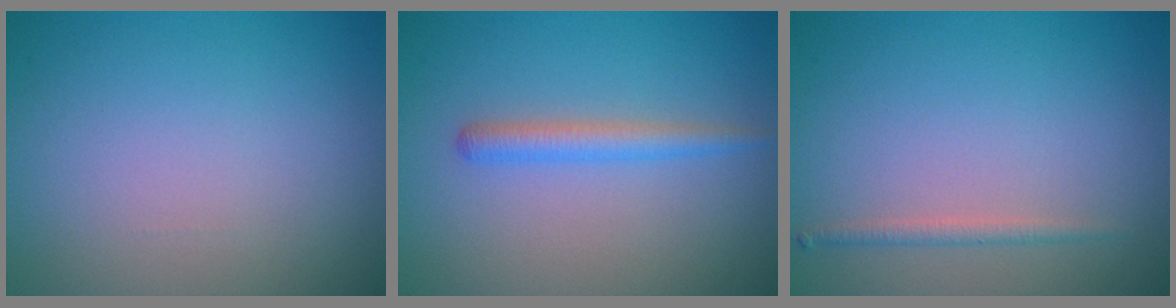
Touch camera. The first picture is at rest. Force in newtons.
{"total": 1.9, "press": 1.9, "slide": 0.0}
{"total": 1.1, "press": 1.1, "slide": 0.0}